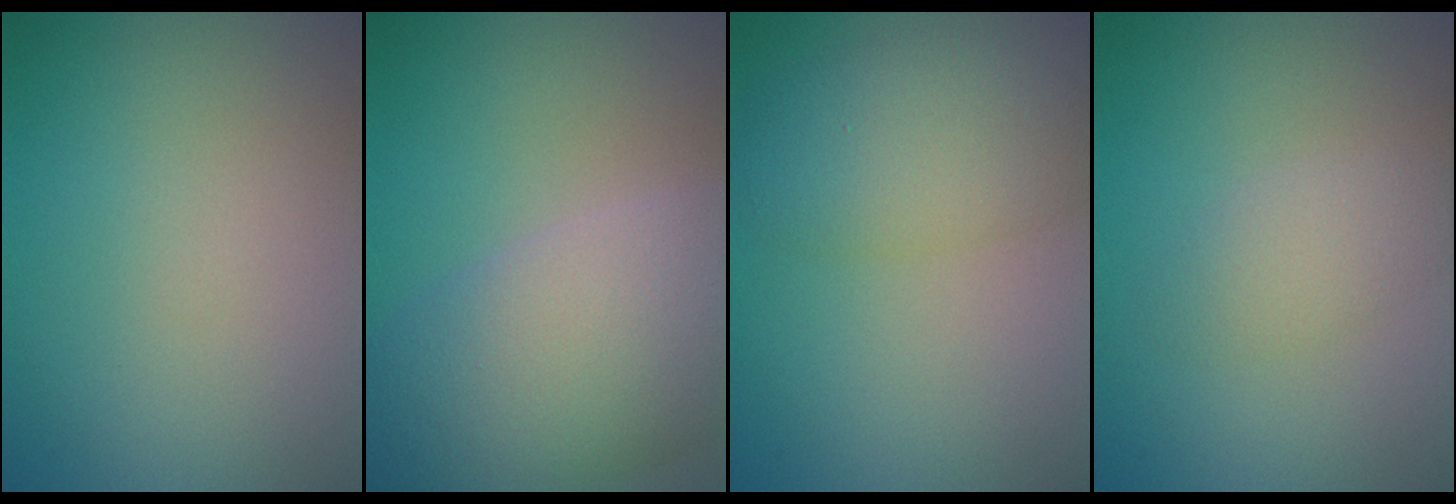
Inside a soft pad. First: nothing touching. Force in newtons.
{"total": 9.6, "press": 9.6, "slide": 0.5}
{"total": 5.1, "press": 5.1, "slide": 0.0}
{"total": 2.0, "press": 2.0, "slide": 0.1}